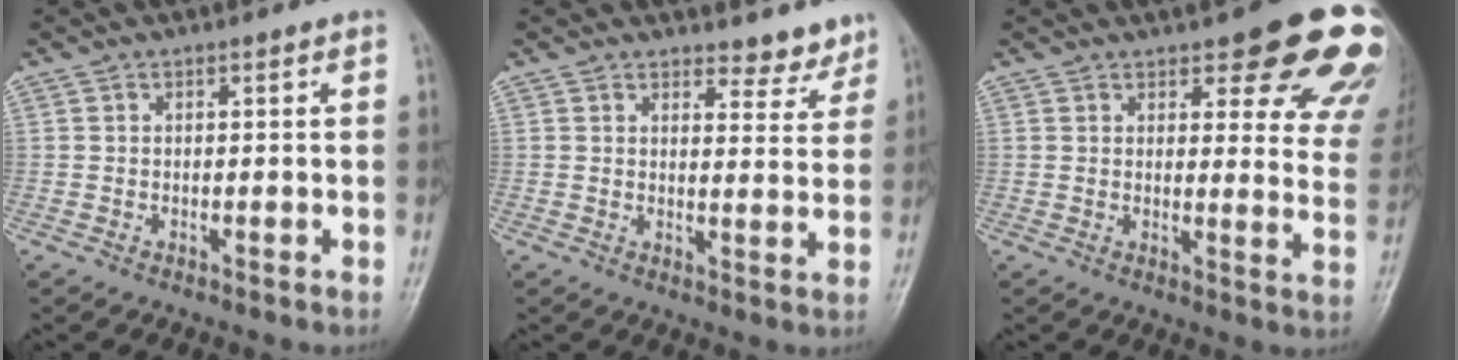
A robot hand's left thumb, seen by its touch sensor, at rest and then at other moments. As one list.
[{"total": 5.1, "force": [4.6, 2.1, 0.7], "torque": [0.018, -0.039, 0.051]}, {"total": 17.9, "force": [11.6, 5.9, 12.3], "torque": [-0.101, -0.052, 0.125]}]